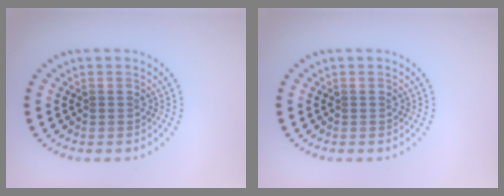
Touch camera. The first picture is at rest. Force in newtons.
{"total": 0.0}